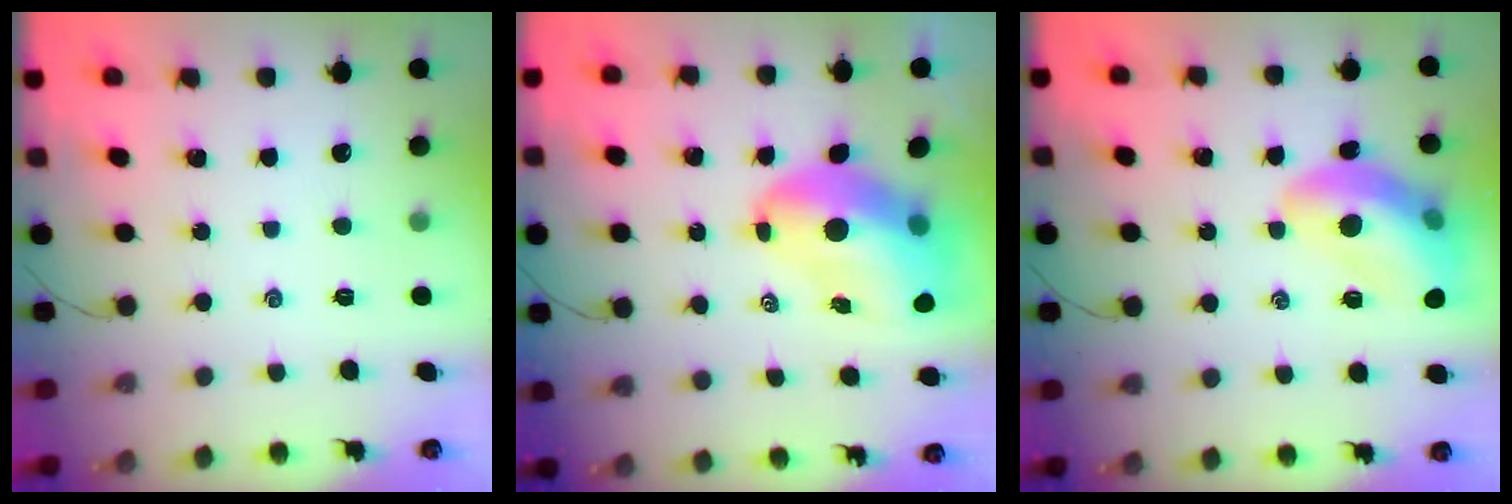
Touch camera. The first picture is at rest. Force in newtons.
{"total": 12.4, "press": 11.9, "slide": 3.5}
{"total": 15.2, "press": 15.0, "slide": 2.3}